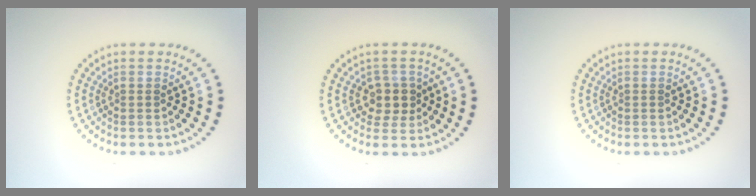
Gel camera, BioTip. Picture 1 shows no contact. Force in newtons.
{"total": 2.6, "press": 2.3, "slide": 1.3}
{"total": 0.0}